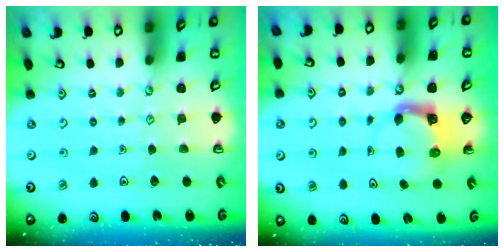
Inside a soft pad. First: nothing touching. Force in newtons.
{"total": 3.9, "press": 3.9, "slide": 0.4}